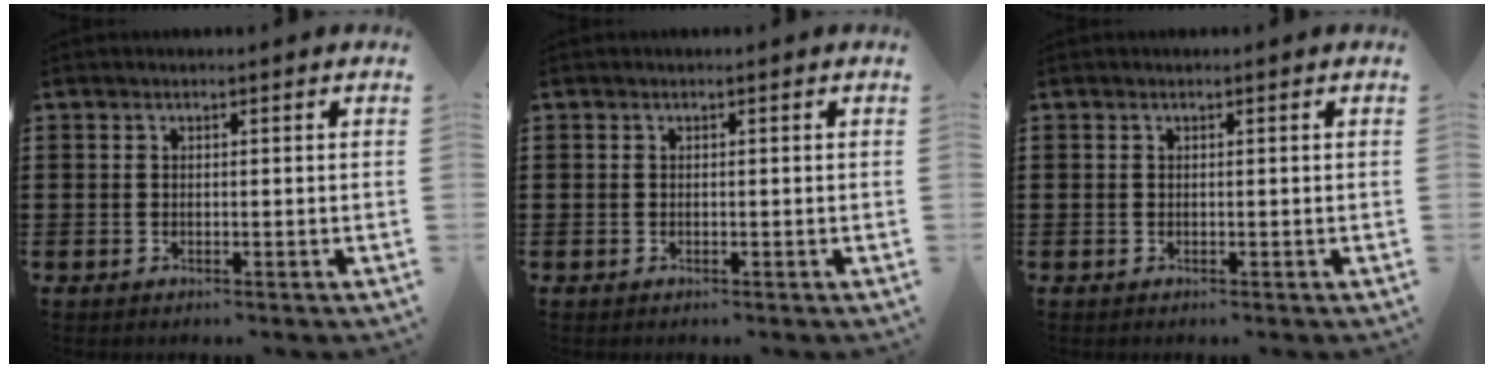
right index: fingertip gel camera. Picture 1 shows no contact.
{"total": 0.0}
{"total": 0.0}